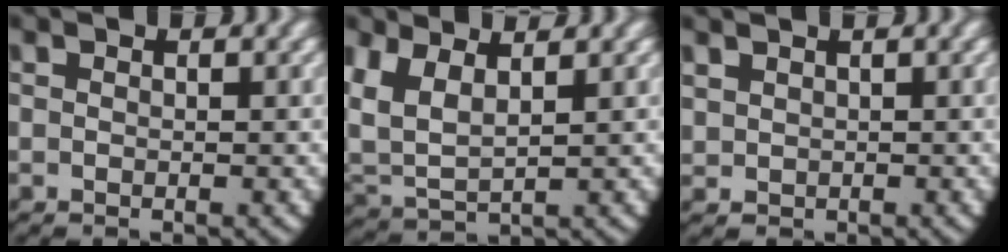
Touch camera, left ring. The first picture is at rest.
{"total": 7.2, "force": [1.5, 5.6, 4.3], "torque": [-0.147, -0.024, 0.036]}
{"total": 1.5, "force": [0.7, 1.3, 0.4], "torque": [-0.025, -0.012, 0.027]}